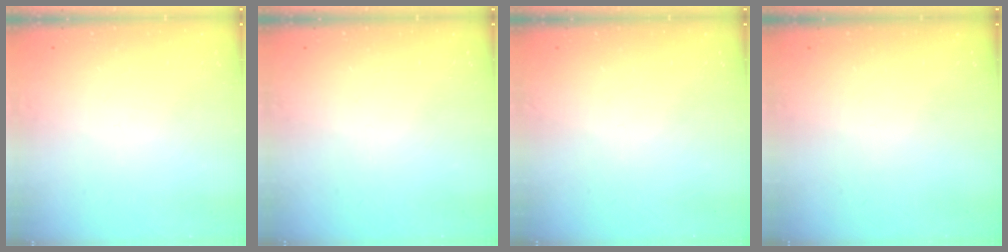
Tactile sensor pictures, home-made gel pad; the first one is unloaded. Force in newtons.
{"total": 0.0}
{"total": 0.0}
{"total": 0.0}